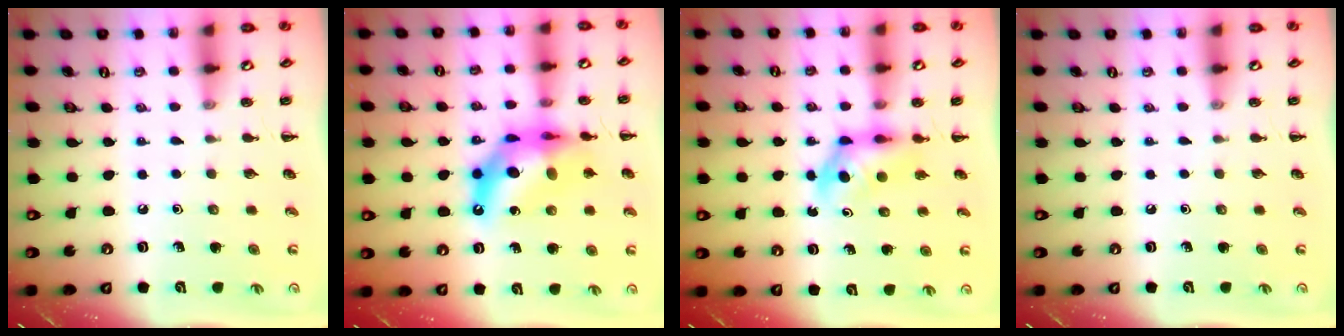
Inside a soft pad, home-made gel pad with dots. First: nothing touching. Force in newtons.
{"total": 16.2, "press": 15.6, "slide": 4.3}
{"total": 5.2, "press": 5.1, "slide": 1.1}
{"total": 0.0}